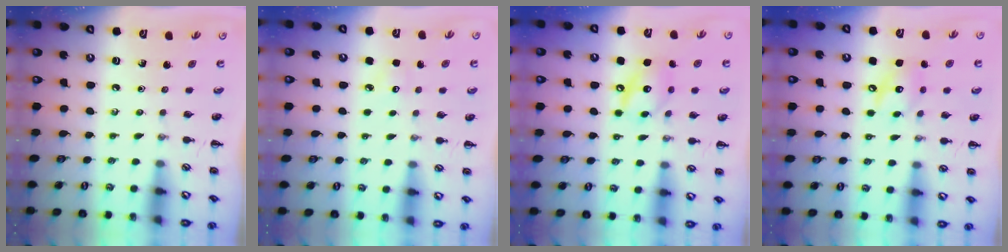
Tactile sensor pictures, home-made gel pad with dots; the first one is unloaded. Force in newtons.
{"total": 3.4, "press": 3.3, "slide": 0.8}
{"total": 11.1, "press": 10.9, "slide": 1.7}
{"total": 9.0, "press": 8.9, "slide": 1.1}